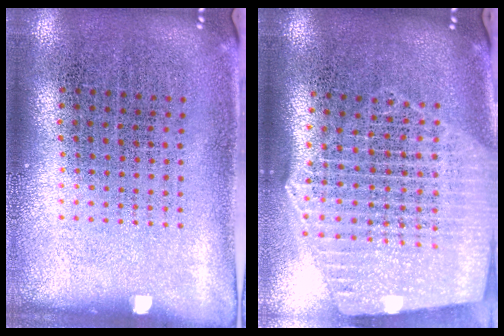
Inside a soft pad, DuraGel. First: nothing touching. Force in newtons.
{"total": 2.7, "press": 2.3, "slide": 1.4}